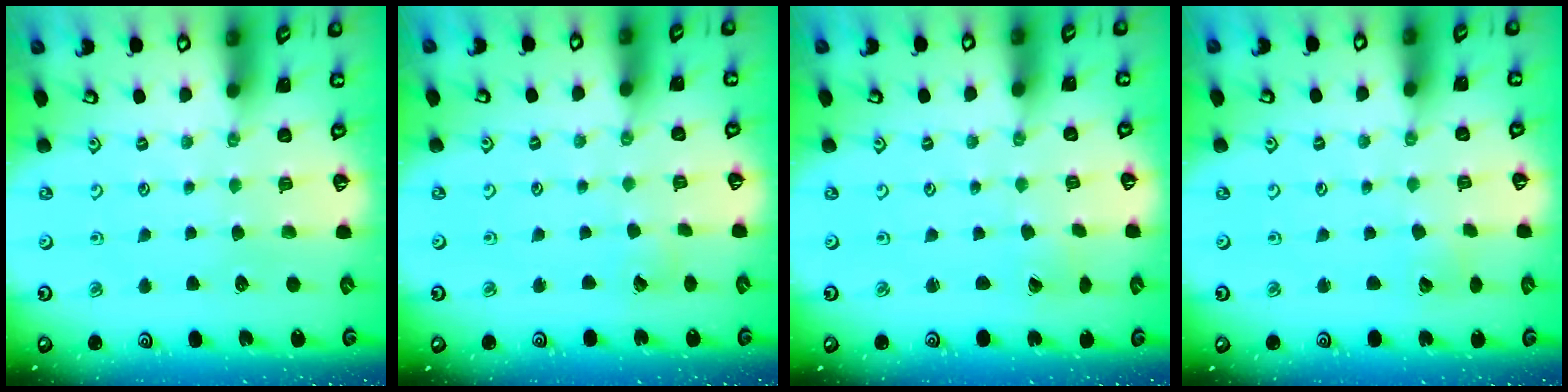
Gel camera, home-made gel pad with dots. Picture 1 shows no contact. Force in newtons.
{"total": 2.7, "press": 2.7, "slide": 0.3}
{"total": 0.0}
{"total": 2.8, "press": 2.8, "slide": 0.4}